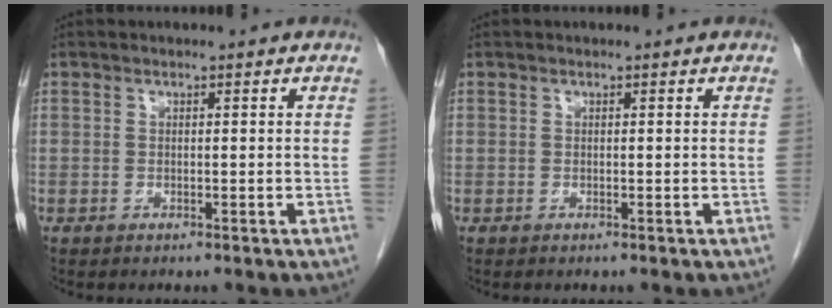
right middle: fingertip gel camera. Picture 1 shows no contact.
{"total": 0.0}